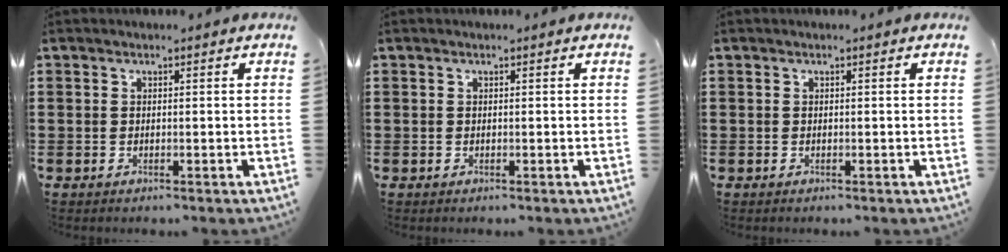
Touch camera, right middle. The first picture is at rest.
{"total": 0.0}
{"total": 0.0}